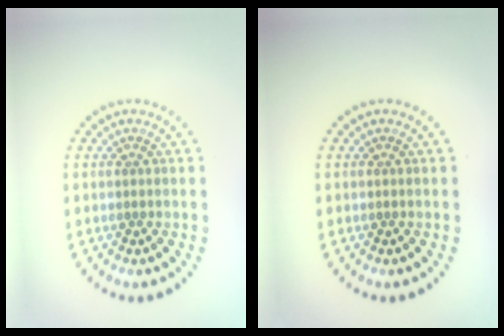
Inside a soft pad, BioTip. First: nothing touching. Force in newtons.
{"total": 0.0}